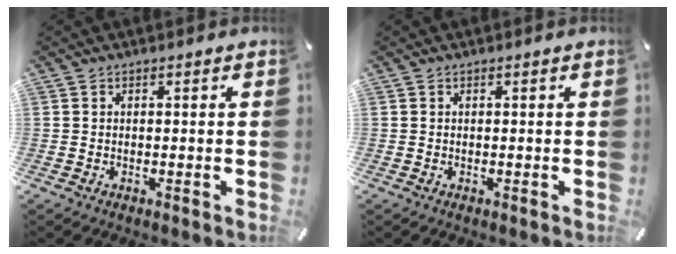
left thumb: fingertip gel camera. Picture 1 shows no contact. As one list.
[{"total": 0.0}]